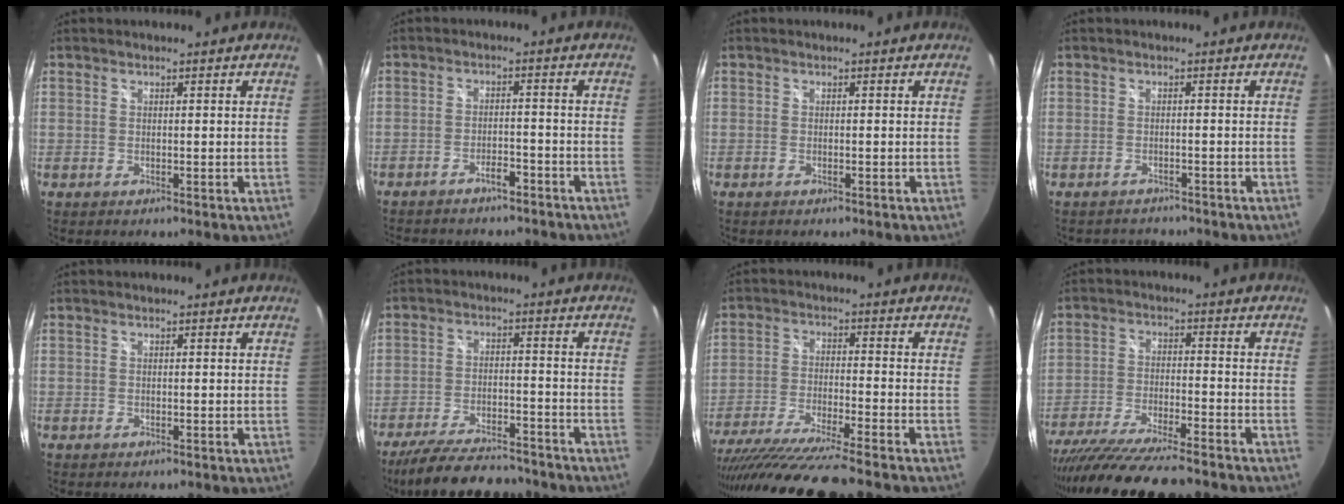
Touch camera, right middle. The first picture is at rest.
{"total": 8.7, "force": [-7.5, 3.1, 3.2], "torque": [-0.076, 0.003, -0.102]}
{"total": 0.6, "force": [-0.5, 0.2, 0.2], "torque": [-0.005, -0.002, -0.010]}
{"total": 3.1, "force": [-2.9, 1.2, 0.1], "torque": [-0.008, 0.007, -0.044]}
{"total": 0.0}
{"total": 17.5, "force": [-14.9, 4.9, 7.8], "torque": [-0.160, -0.018, -0.225]}
{"total": 16.8, "force": [-14.4, -0.4, 8.6], "torque": [-0.174, -0.045, -0.248]}
{"total": 17.8, "force": [-15.4, 1.8, 8.7], "torque": [-0.172, -0.044, -0.254]}